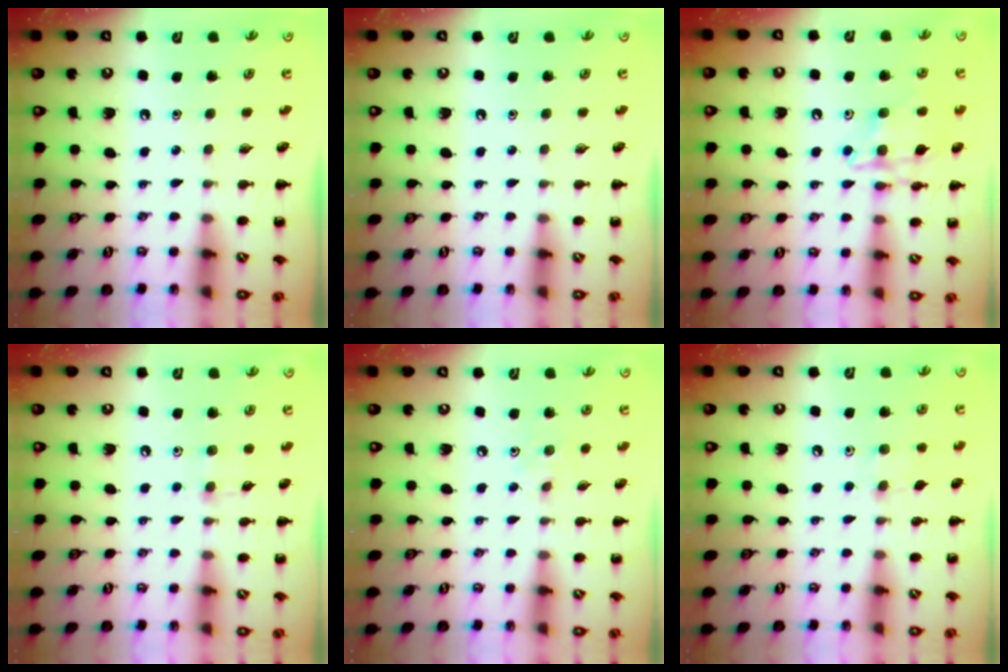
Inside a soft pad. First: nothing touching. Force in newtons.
{"total": 0.0}
{"total": 14.0, "press": 14.0, "slide": 1.1}
{"total": 3.6, "press": 3.4, "slide": 1.3}
{"total": 3.1, "press": 2.8, "slide": 1.2}
{"total": 6.5, "press": 6.2, "slide": 2.1}